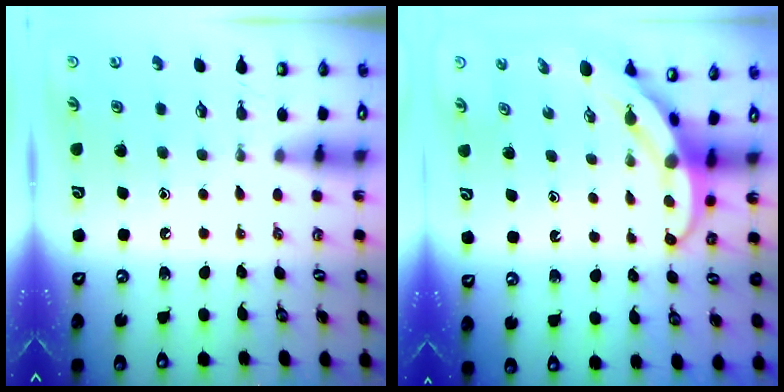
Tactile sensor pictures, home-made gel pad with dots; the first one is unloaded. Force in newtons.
{"total": 5.8, "press": 5.8, "slide": 0.5}